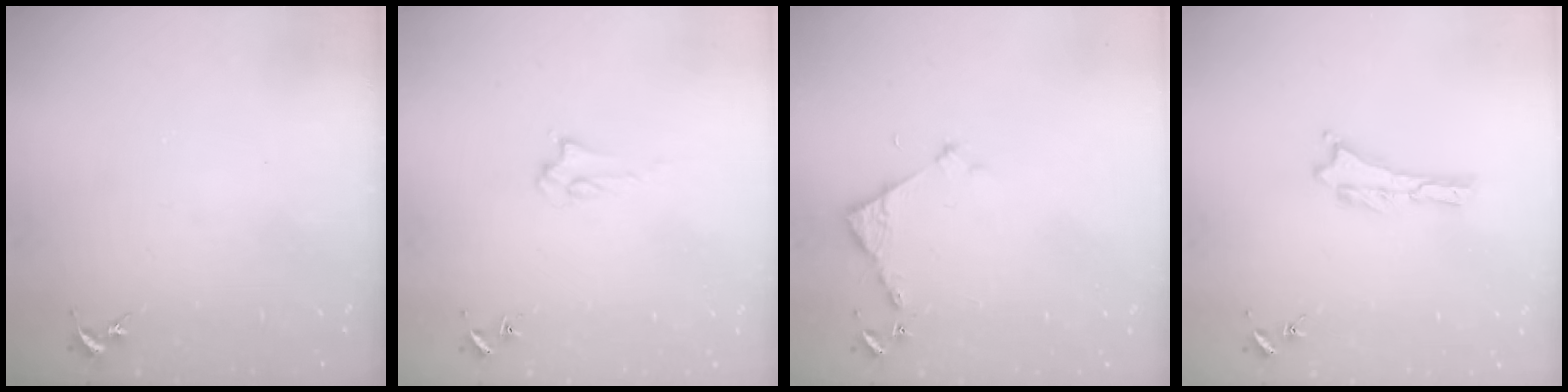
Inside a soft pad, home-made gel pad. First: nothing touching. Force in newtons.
{"total": 1.6, "press": 1.6, "slide": 0.2}
{"total": 3.5, "press": 3.5, "slide": 0.3}
{"total": 0.0}